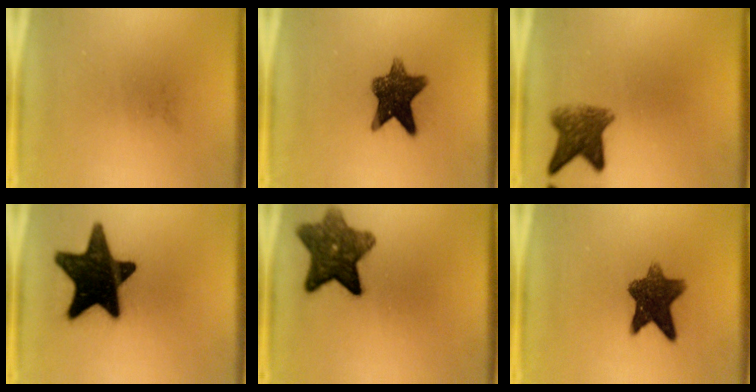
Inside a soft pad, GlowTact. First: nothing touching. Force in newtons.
{"total": 9.7}
{"total": 5.8}
{"total": 18.8}
{"total": 9.3}
{"total": 9.2}